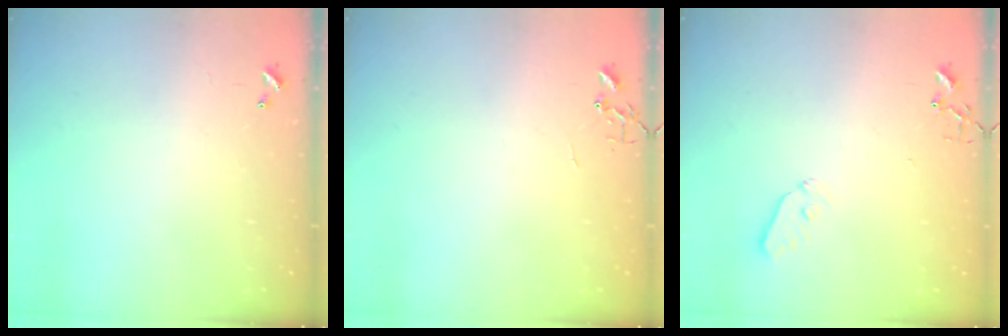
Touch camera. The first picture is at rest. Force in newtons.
{"total": 0.0}
{"total": 5.8, "press": 5.8, "slide": 0.8}